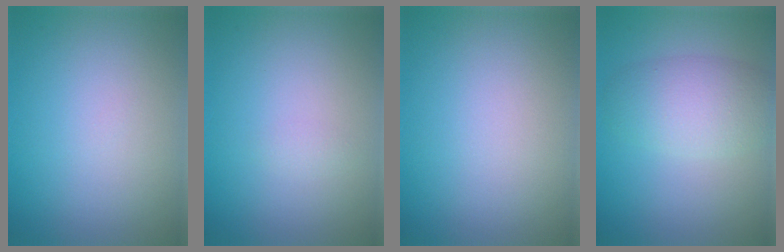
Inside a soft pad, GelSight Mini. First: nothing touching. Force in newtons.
{"total": 0.5, "press": 0.5, "slide": 0.1}
{"total": 0.0}
{"total": 4.4, "press": 4.4, "slide": 0.1}